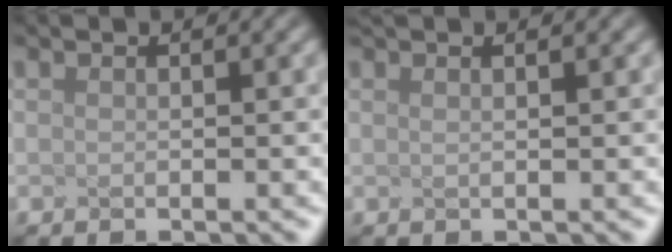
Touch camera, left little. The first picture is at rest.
{"total": 2.1, "force": [1.1, 0.9, 1.6], "torque": [-0.022, 0.032, 0.010]}